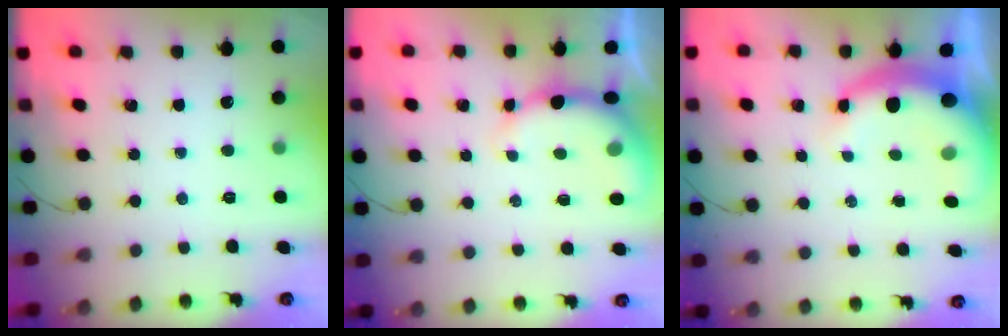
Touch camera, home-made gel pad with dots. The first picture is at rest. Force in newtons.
{"total": 8.1, "press": 8.0, "slide": 1.3}
{"total": 9.4, "press": 9.2, "slide": 2.1}